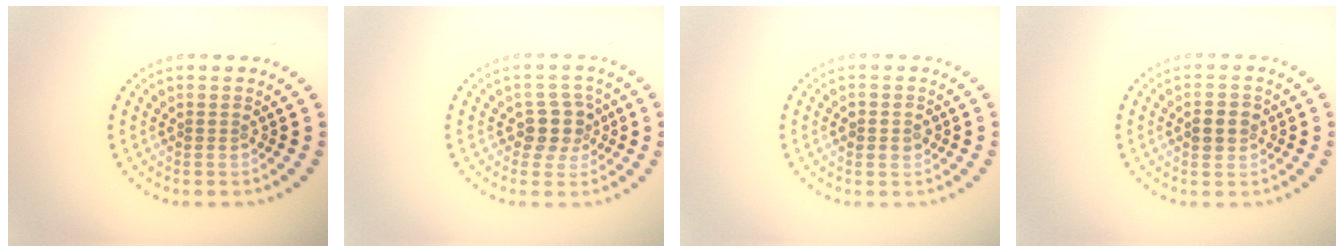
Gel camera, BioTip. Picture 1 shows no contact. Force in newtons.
{"total": 2.8, "press": 2.5, "slide": 1.3}
{"total": 1.4, "press": 1.4, "slide": 0.0}
{"total": 2.2, "press": 2.2, "slide": 0.1}